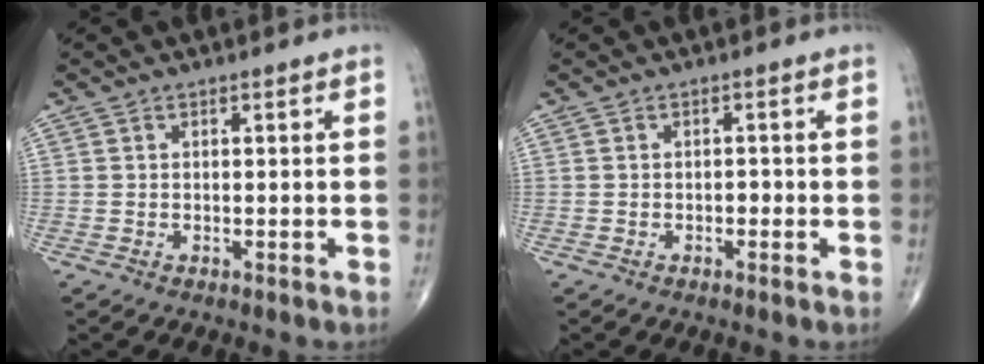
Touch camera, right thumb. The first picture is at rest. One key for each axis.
{"total": 0.9, "fx": -0.4, "fy": 0.6, "fz": 0.6, "tx": -0.005, "ty": 0.003, "tz": -0.010}